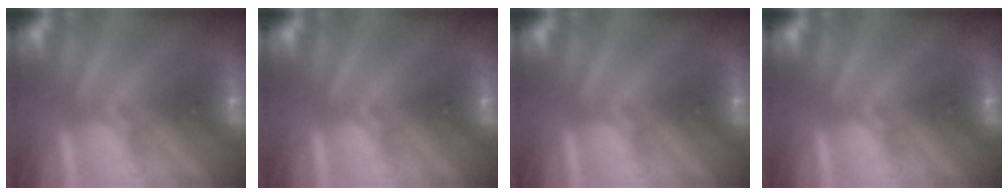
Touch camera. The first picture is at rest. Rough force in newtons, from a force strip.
{"total": 0.0}
{"total": 0.0}
{"total": 0.0}